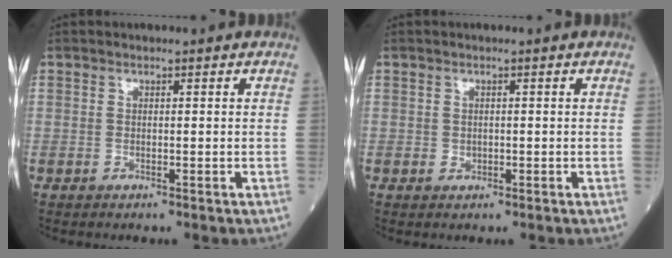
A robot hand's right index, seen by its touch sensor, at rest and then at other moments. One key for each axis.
{"total": 0.7, "fx": -0.1, "fy": 0.7, "fz": 0.3, "tx": -0.005, "ty": 0.002, "tz": -0.001}